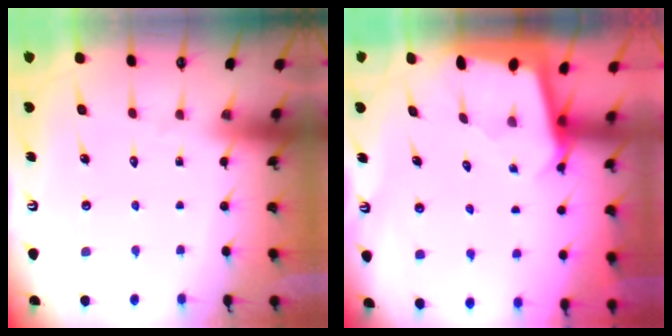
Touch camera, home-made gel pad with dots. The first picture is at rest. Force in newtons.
{"total": 2.2, "press": 2.2, "slide": 0.2}